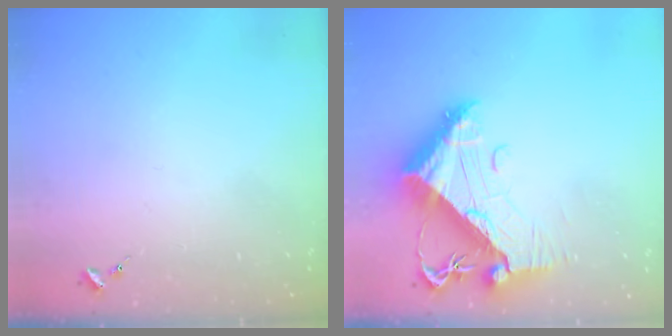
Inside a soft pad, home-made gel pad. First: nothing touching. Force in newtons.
{"total": 13.2, "press": 13.1, "slide": 1.4}